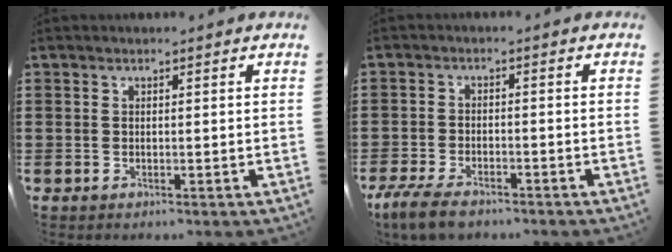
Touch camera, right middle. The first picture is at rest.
{"total": 4.5, "force": [-3.7, 1.5, 2.2], "torque": [-0.058, -0.002, -0.075]}